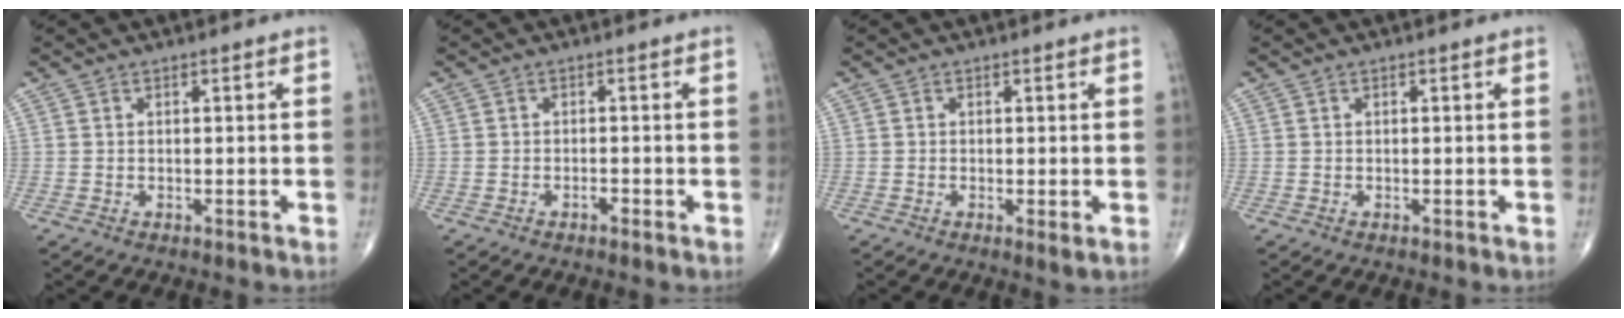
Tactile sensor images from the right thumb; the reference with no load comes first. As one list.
[{"total": 1.0, "force": [-0.6, 0.4, 0.6], "torque": [-0.010, 0.004, -0.012]}, {"total": 1.4, "force": [-0.3, 0.3, 1.4], "torque": [-0.028, -0.008, -0.007]}, {"total": 0.0}]